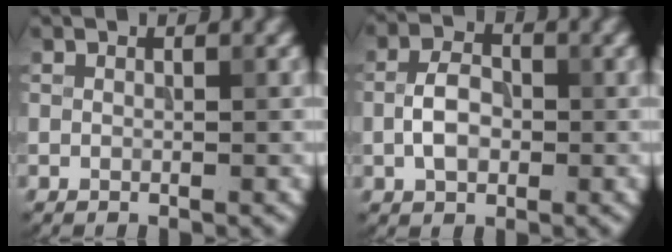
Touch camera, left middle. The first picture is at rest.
{"total": 3.6, "force": [-0.6, 2.4, 2.7], "torque": [-0.053, 0.005, -0.015]}